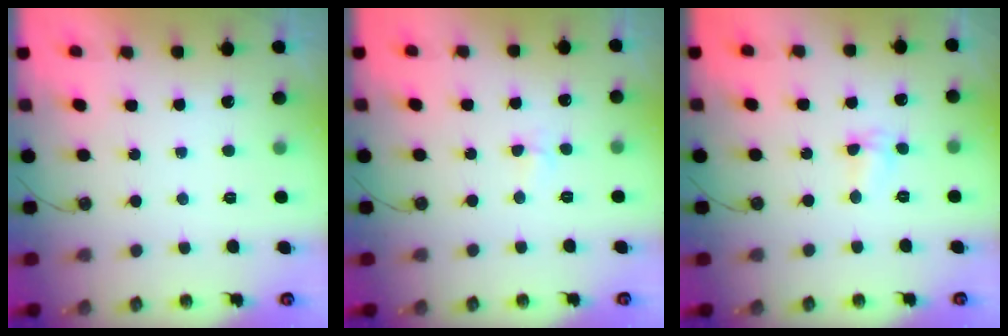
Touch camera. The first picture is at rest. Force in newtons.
{"total": 3.7, "press": 3.7, "slide": 0.3}
{"total": 5.8, "press": 4.7, "slide": 3.4}